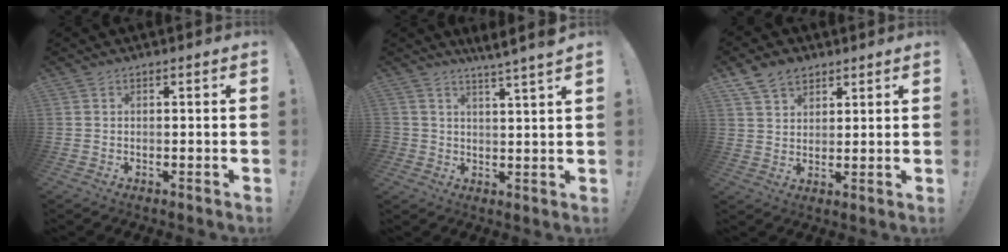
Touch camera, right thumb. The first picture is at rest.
{"total": 4.4, "force": [3.9, 0.3, 2.1], "torque": [-0.025, -0.030, 0.066]}
{"total": 7.9, "force": [5.1, 5.3, 2.8], "torque": [-0.044, -0.019, 0.100]}